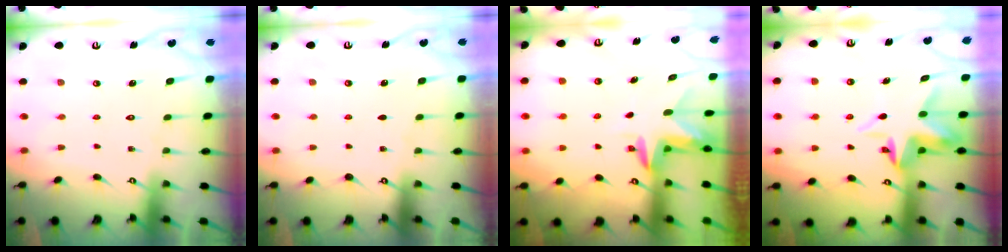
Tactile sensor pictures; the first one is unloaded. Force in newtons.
{"total": 0.0}
{"total": 2.8, "press": 2.8, "slide": 0.1}
{"total": 6.7, "press": 6.6, "slide": 1.1}